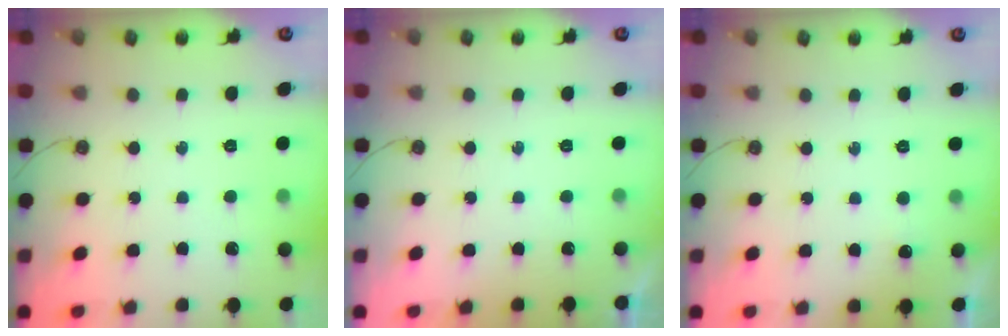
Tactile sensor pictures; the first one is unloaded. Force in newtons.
{"total": 0.0}
{"total": 2.9, "press": 2.8, "slide": 0.6}